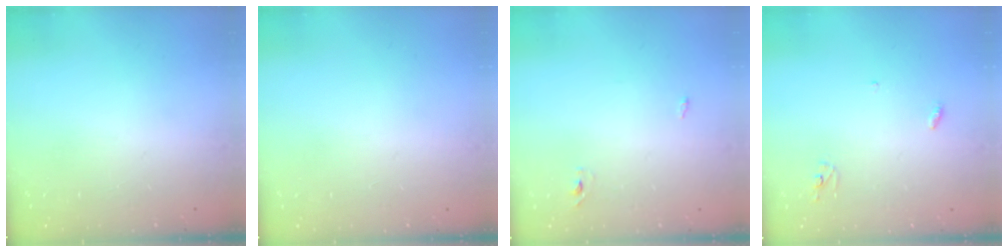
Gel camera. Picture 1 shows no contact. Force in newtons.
{"total": 1.1, "press": 0.9, "slide": 0.6}
{"total": 2.3, "press": 2.1, "slide": 1.0}
{"total": 2.8, "press": 2.8, "slide": 0.2}